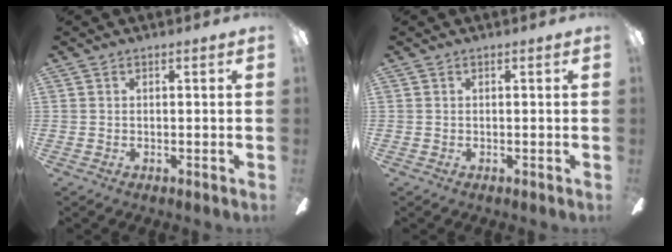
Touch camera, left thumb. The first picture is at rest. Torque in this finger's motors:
{"motor_torque": [0.00, 0.00, 0.00, 0.00, 0.00]}